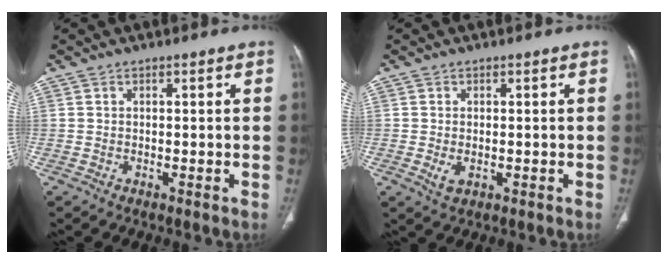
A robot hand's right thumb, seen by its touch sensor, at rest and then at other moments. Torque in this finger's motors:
{"motor_torque": [-0.29, 0.15, 0.39, 0.22, 0.06]}